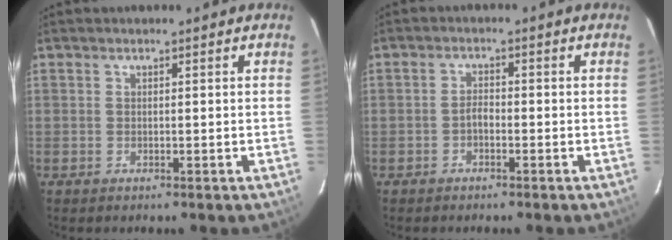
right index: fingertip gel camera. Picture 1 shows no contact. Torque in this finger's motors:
{"motor_torque": [0.08, 0.00, 0.25, 0.02]}